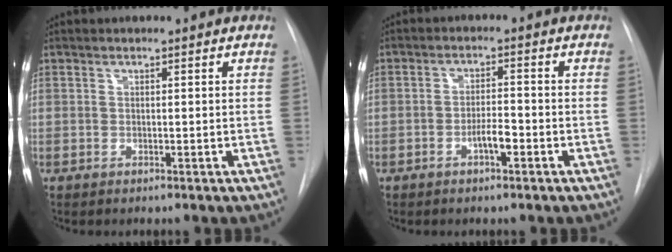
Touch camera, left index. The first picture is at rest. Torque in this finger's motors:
{"motor_torque": [0.15, 0.11, 0.07, 0.02]}